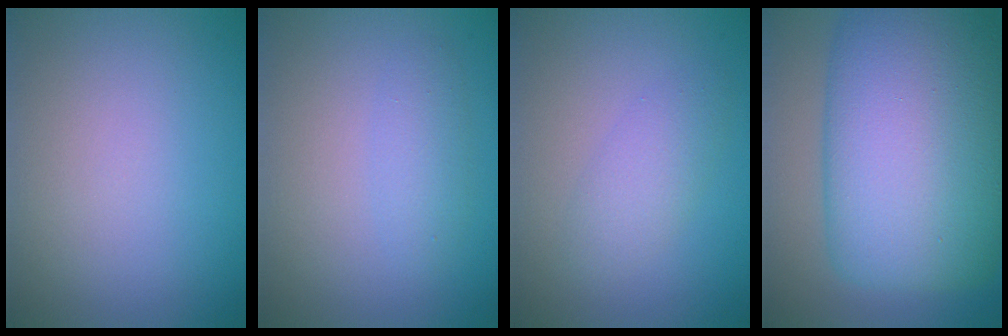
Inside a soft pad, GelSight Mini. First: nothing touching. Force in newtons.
{"total": 1.6, "press": 1.6, "slide": 0.0}
{"total": 2.4, "press": 2.4, "slide": 0.1}
{"total": 17.6, "press": 17.6, "slide": 0.1}